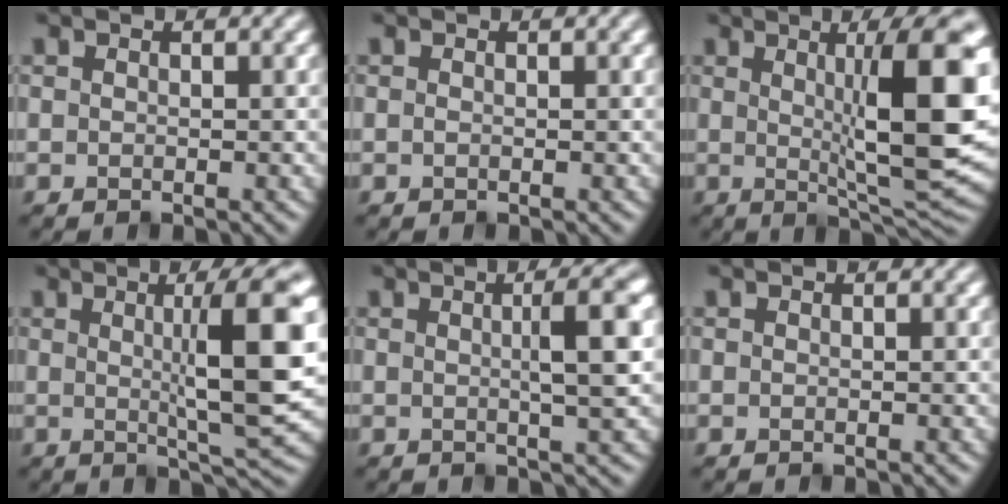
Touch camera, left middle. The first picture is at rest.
{"total": 0.5, "force": [0.0, 0.2, 0.5], "torque": [-0.009, 0.001, 0.001]}
{"total": 11.6, "force": [1.8, 2.2, 11.2], "torque": [-0.144, -0.006, 0.031]}
{"total": 8.7, "force": [1.3, 1.2, 8.5], "torque": [-0.109, 0.002, 0.023]}
{"total": 4.6, "force": [0.6, 0.8, 4.5], "torque": [-0.057, 0.008, 0.005]}
{"total": 0.0}